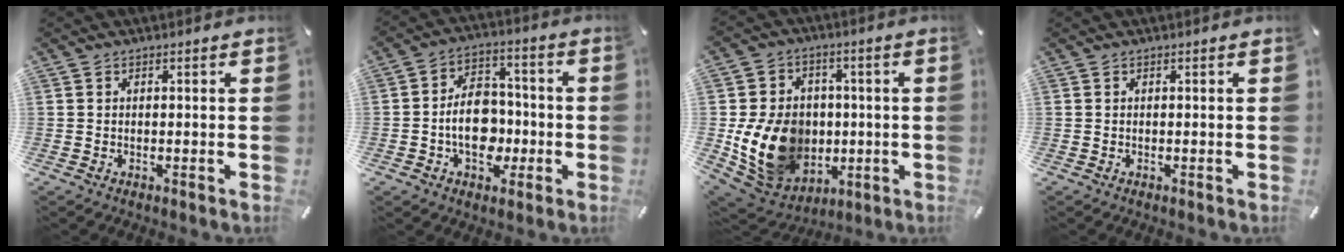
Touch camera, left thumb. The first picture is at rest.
{"total": 11.0, "force": [-2.3, 8.2, 6.9], "torque": [-0.114, 0.012, -0.042]}
{"total": 17.5, "force": [-2.0, 14.3, 9.8], "torque": [-0.202, 0.000, -0.024]}
{"total": 0.0}